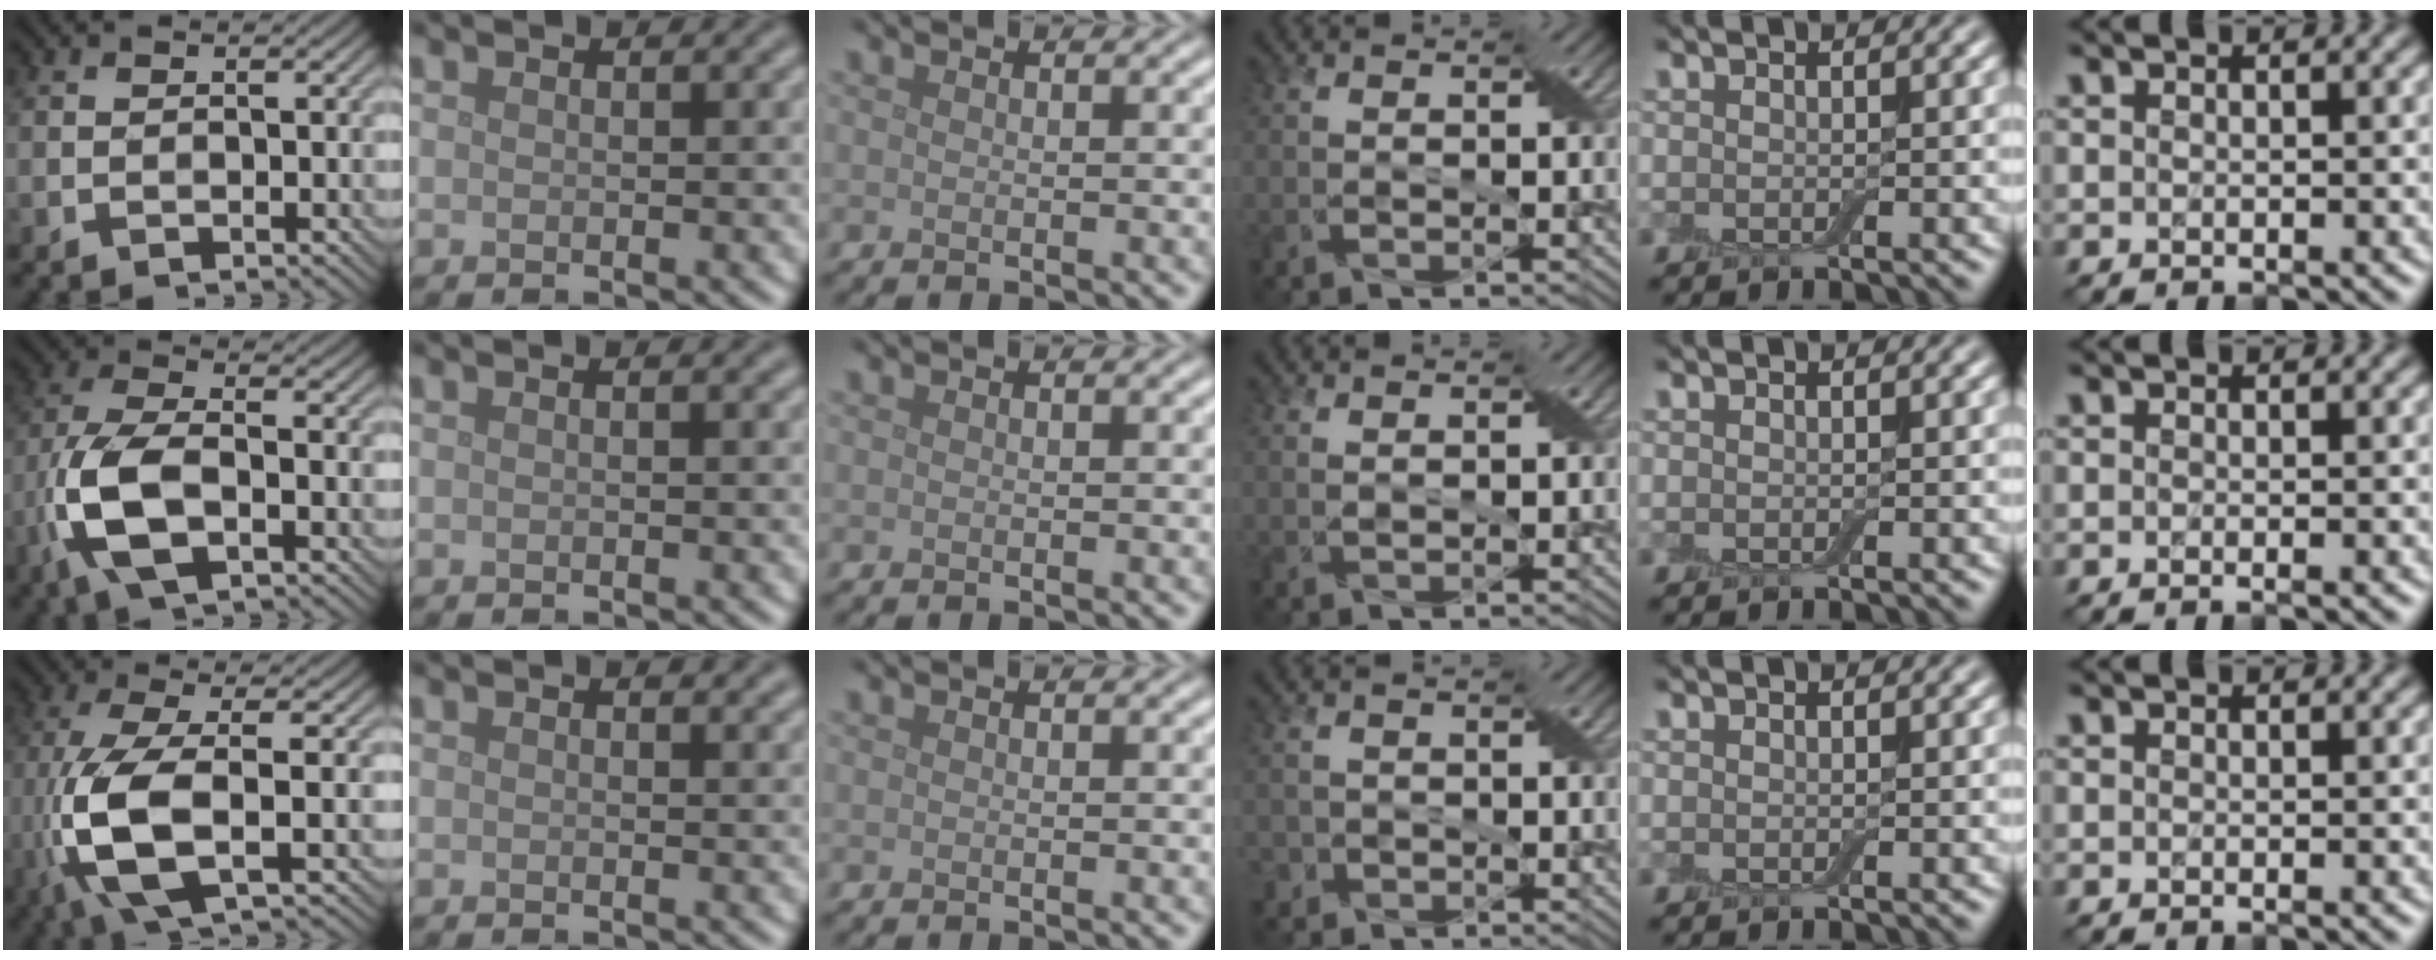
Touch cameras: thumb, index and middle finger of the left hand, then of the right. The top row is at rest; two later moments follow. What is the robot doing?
{"motion": "open", "object": "airpods case & airpods"}